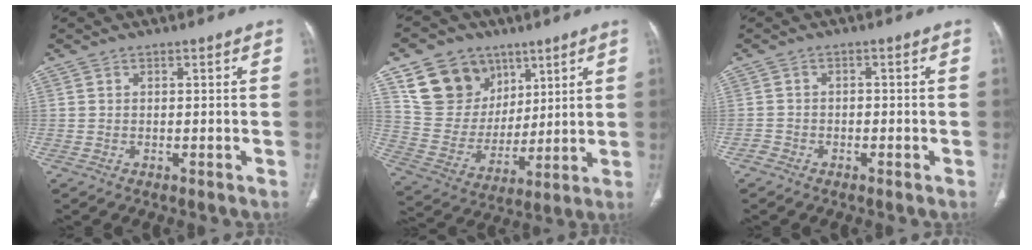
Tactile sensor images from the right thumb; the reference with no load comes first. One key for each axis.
{"total": 16.3, "fx": 8.6, "fy": 12.7, "fz": 5.6, "tx": -0.069, "ty": -0.028, "tz": 0.172}
{"total": 1.7, "fx": -1.1, "fy": 1.2, "fz": 0.1, "tx": 0.000, "ty": 0.008, "tz": -0.025}